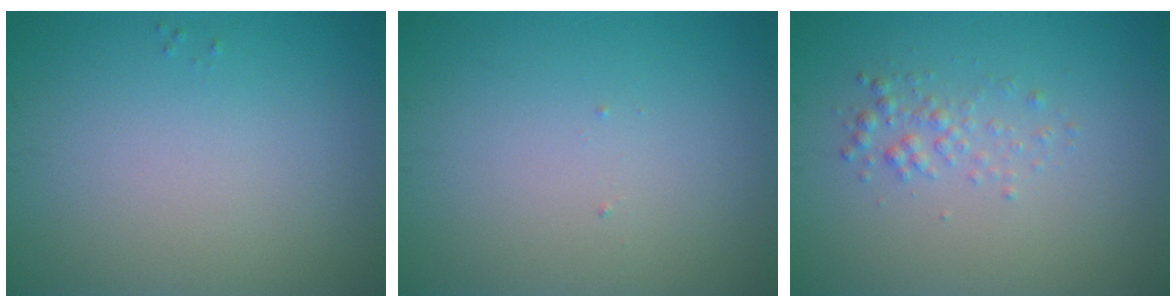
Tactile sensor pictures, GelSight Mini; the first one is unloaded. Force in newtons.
{"total": 0.0}
{"total": 1.5, "press": 1.5, "slide": 0.1}